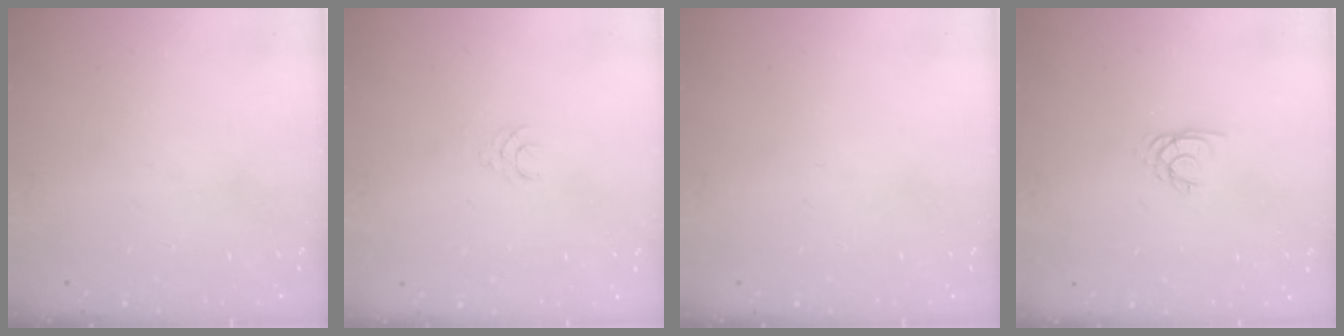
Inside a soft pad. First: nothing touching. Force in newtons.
{"total": 2.4, "press": 2.4, "slide": 0.3}
{"total": 0.0}
{"total": 2.0, "press": 1.9, "slide": 0.4}